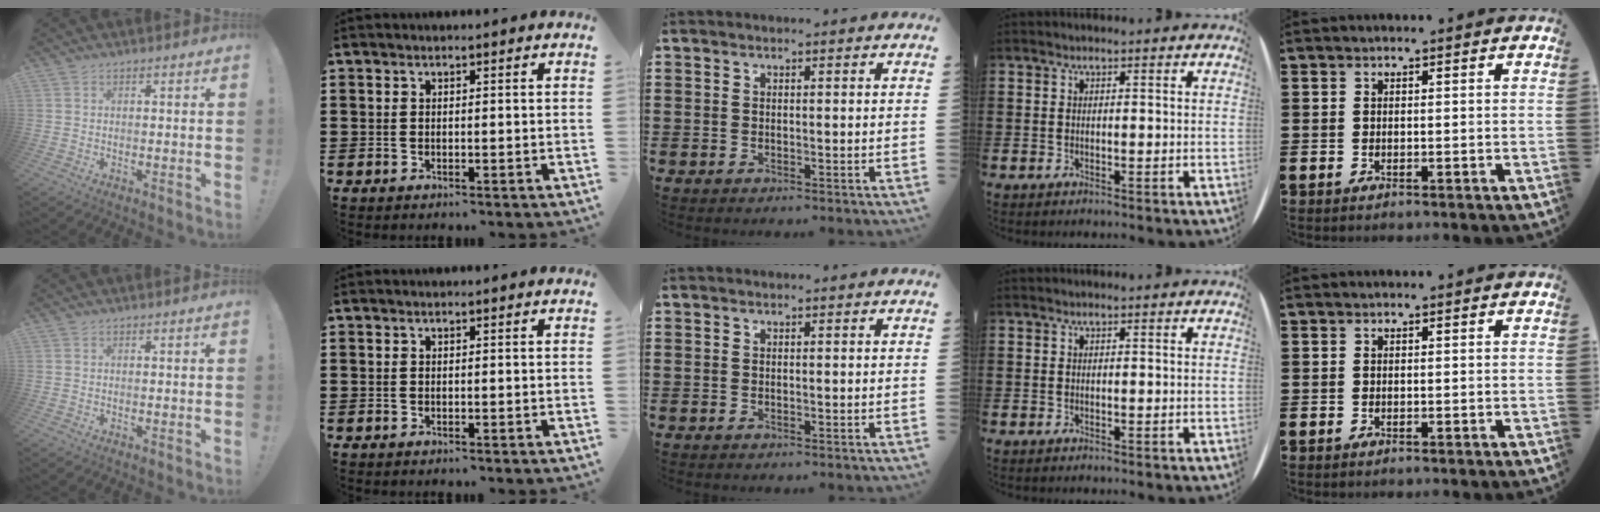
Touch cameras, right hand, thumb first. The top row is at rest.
{}